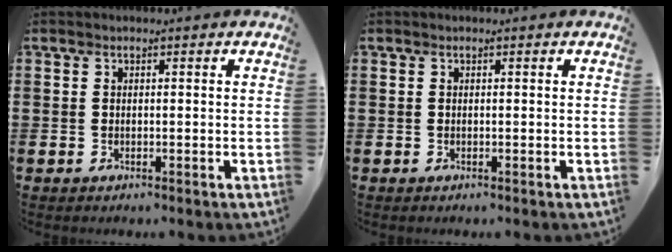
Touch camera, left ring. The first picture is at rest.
{"total": 0.0}